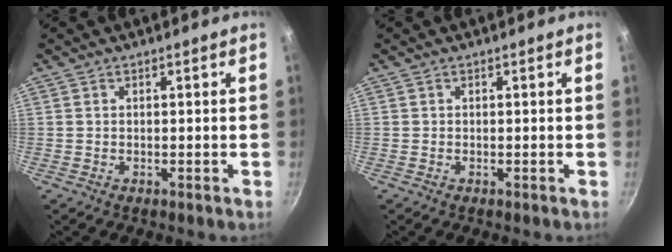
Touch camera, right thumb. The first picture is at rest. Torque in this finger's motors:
{"motor_torque": [-0.38, 0.38, 0.00, 0.00, 0.01]}